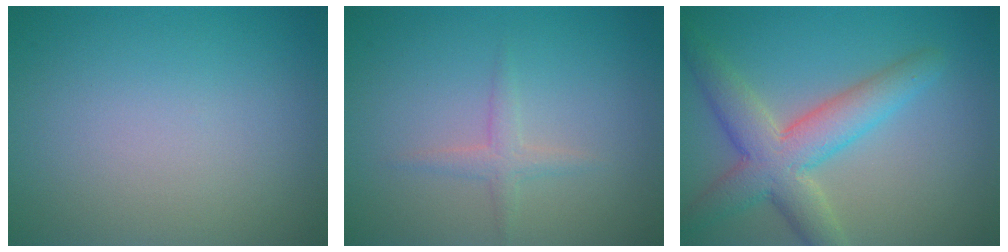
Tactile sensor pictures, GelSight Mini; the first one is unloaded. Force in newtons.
{"total": 1.4, "press": 1.4, "slide": 0.1}
{"total": 6.1, "press": 6.1, "slide": 0.4}